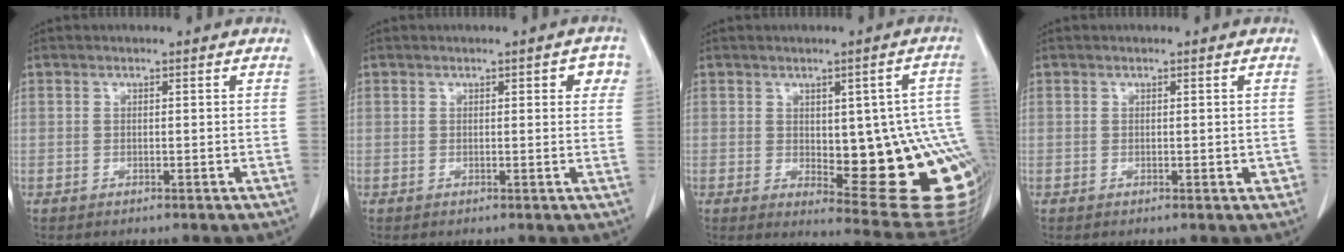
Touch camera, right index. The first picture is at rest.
{"total": 2.9, "force": [1.1, 1.0, 2.5], "torque": [-0.021, 0.005, 0.010]}
{"total": 19.7, "force": [-2.3, 6.3, 18.5], "torque": [-0.134, 0.019, -0.002]}
{"total": 1.5, "force": [-0.2, 0.9, 1.2], "torque": [-0.004, 0.004, 0.001]}